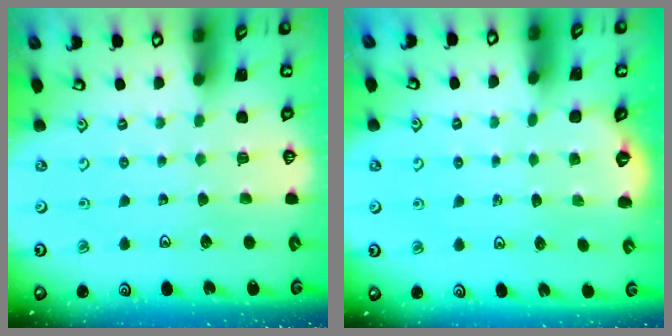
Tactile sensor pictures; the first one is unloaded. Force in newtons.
{"total": 1.4, "press": 0.8, "slide": 1.2}